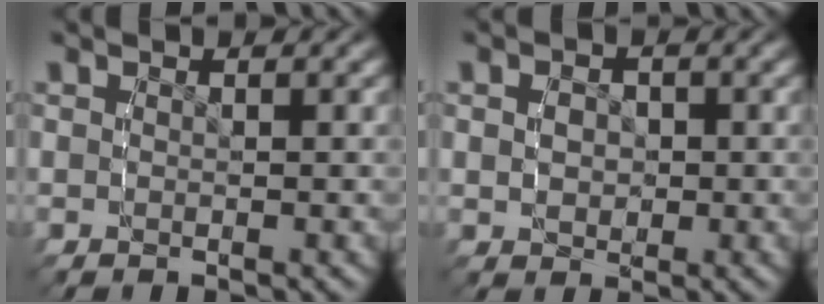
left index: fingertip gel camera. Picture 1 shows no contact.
{"total": 2.3, "force": [-1.0, 1.9, 1.0], "torque": [-0.021, -0.014, -0.011]}